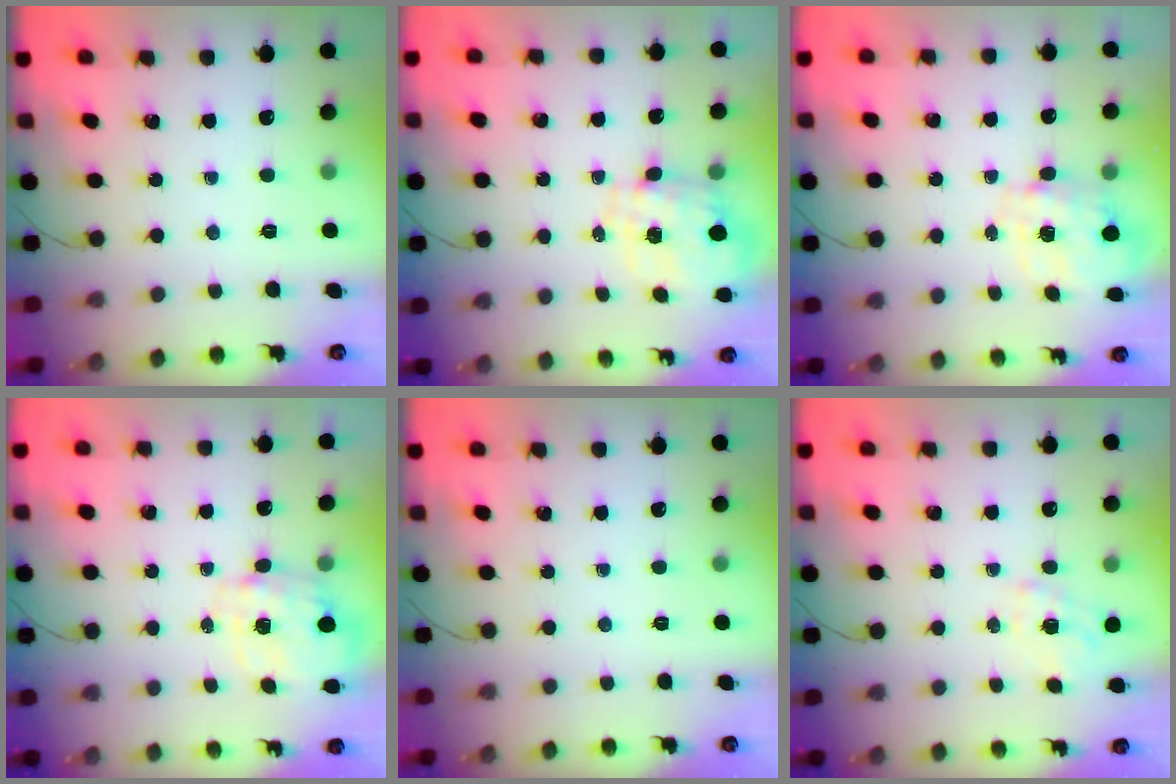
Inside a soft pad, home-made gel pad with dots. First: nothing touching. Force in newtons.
{"total": 1.5, "press": 1.5, "slide": 0.4}
{"total": 3.9, "press": 3.8, "slide": 0.9}
{"total": 2.5, "press": 2.3, "slide": 1.0}
{"total": 0.0}
{"total": 1.0, "press": 0.7, "slide": 0.7}